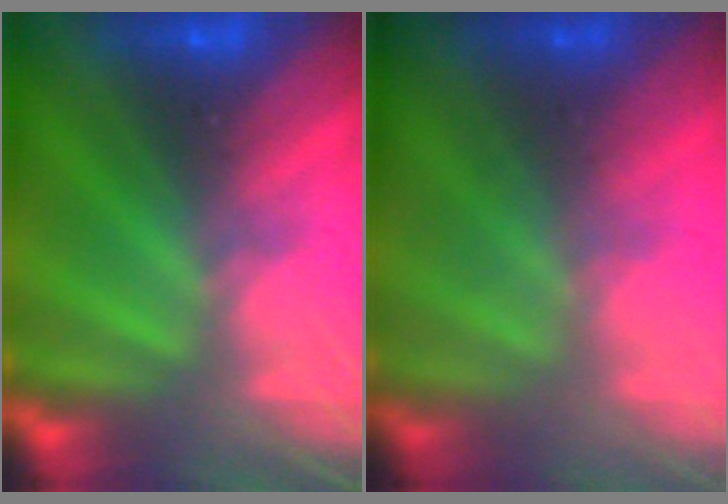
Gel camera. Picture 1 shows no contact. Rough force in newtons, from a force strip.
{"total": 1.3}